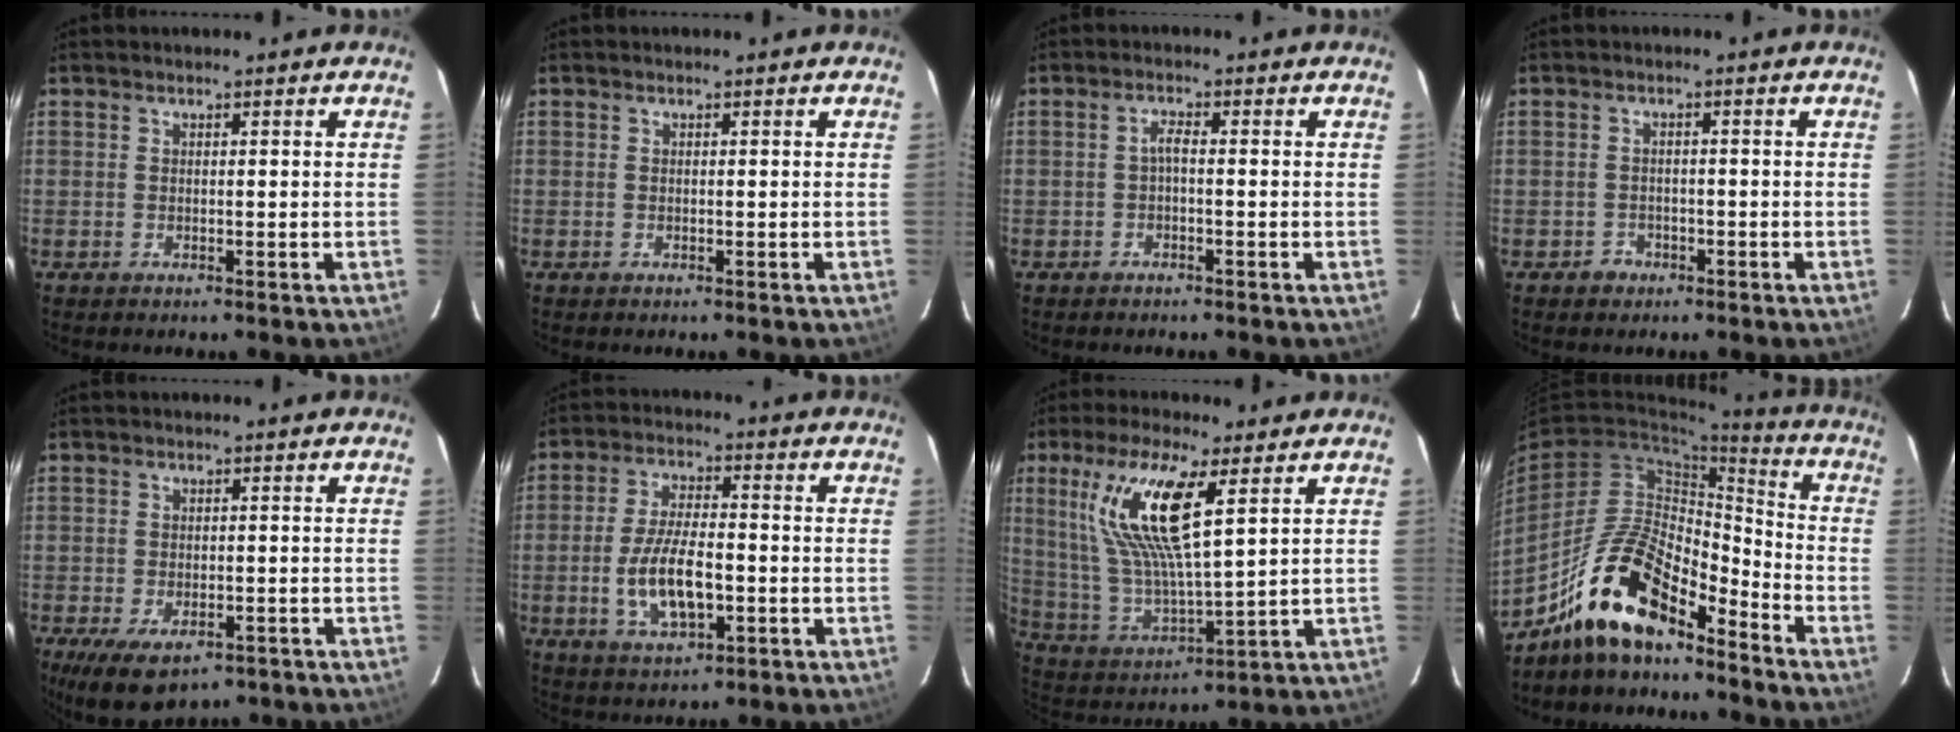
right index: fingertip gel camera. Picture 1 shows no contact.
{"total": 0.0}
{"total": 1.5, "force": [-0.6, 0.2, 1.4], "torque": [-0.028, 0.005, -0.012]}
{"total": 2.3, "force": [-1.4, 1.8, -0.1], "torque": [-0.003, 0.005, -0.019]}
{"total": 8.5, "force": [-5.1, 4.2, 5.4], "torque": [-0.111, -0.030, -0.074]}
{"total": 10.6, "force": [-2.7, 4.4, 9.3], "torque": [-0.186, -0.006, -0.044]}
{"total": 16.2, "force": [7.1, 3.1, 14.2], "torque": [-0.285, 0.000, 0.150]}
{"total": 15.7, "force": [-12.1, 4.9, 8.7], "torque": [-0.168, 0.012, -0.224]}